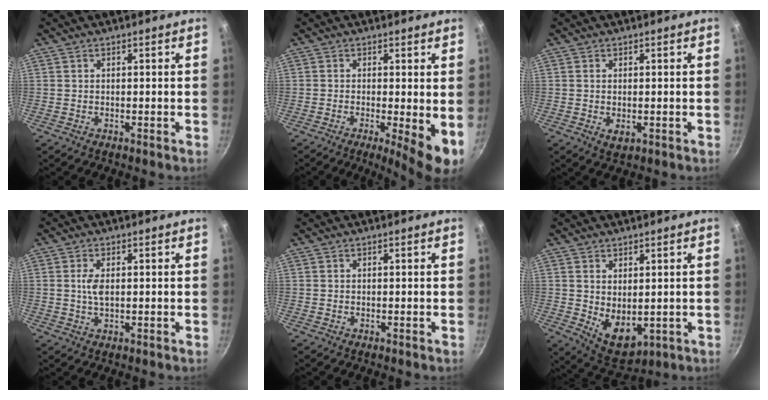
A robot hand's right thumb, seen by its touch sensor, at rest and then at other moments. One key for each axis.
{"total": 6.8, "fx": -0.9, "fy": 1.4, "fz": 6.6, "tx": -0.090, "ty": -0.013, "tz": -0.012}
{"total": 2.4, "fx": -0.4, "fy": 1.3, "fz": 1.9, "tx": -0.031, "ty": -0.007, "tz": -0.004}
{"total": 3.1, "fx": 0.4, "fy": 1.6, "fz": 2.7, "tx": -0.052, "ty": 0.002, "tz": 0.006}
{"total": 0.0}
{"total": 7.7, "fx": 0.6, "fy": 4.8, "fz": 6.0, "tx": -0.075, "ty": -0.024, "tz": 0.029}